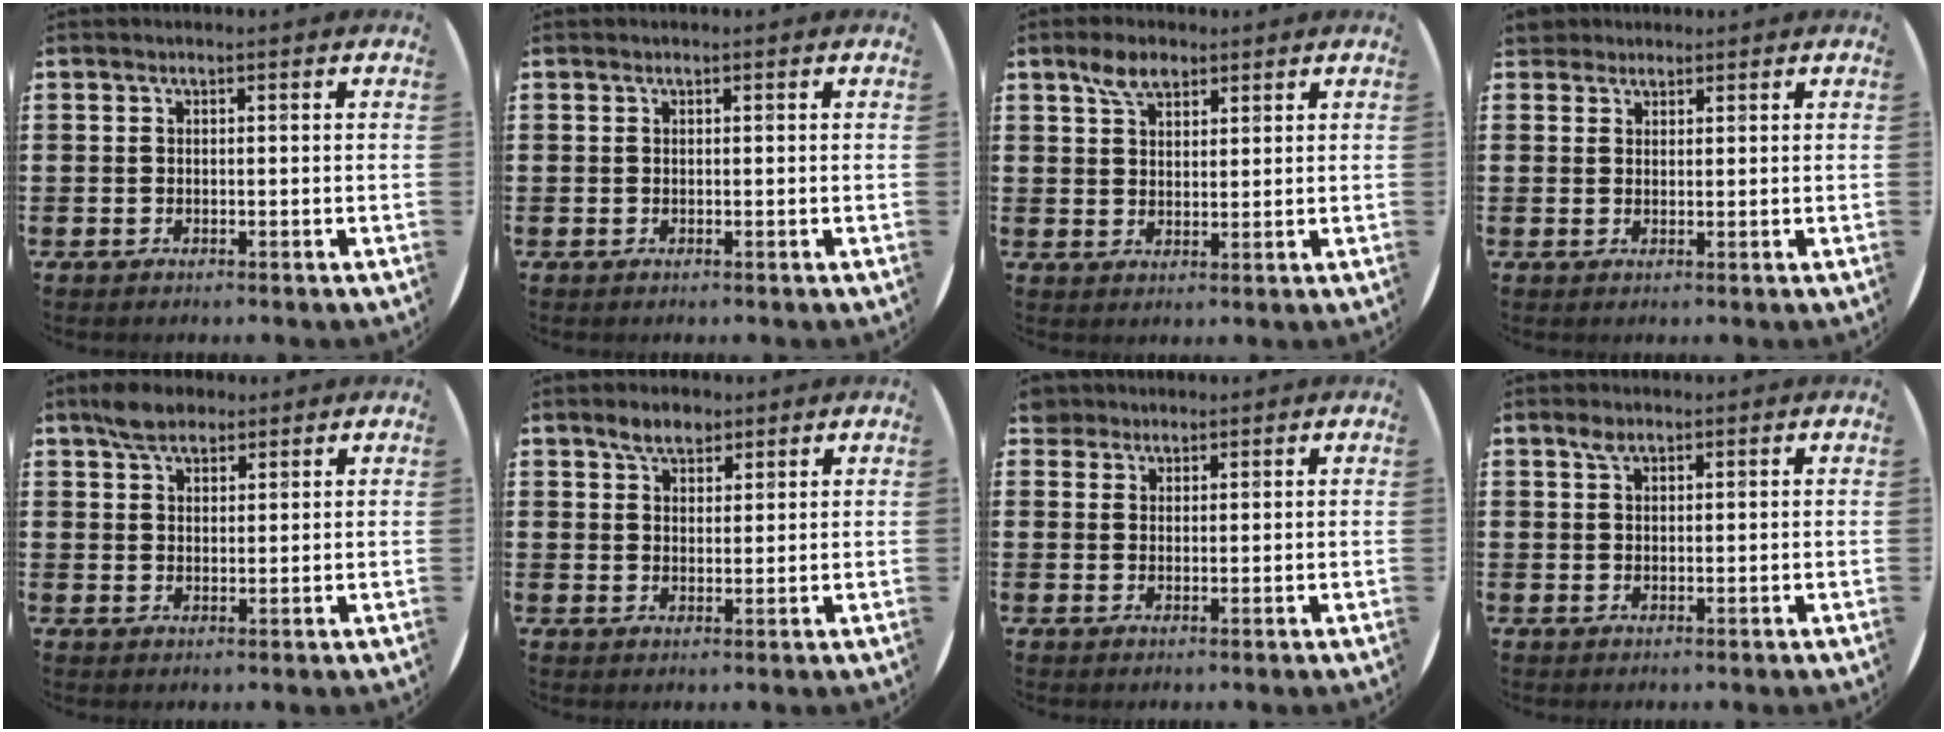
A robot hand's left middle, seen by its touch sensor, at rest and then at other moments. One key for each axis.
{"total": 0.0}
{"total": 4.4, "fx": 3.1, "fy": 2.2, "fz": 2.2, "tx": -0.033, "ty": 0.002, "tz": 0.054}
{"total": 2.2, "fx": 2.0, "fy": 0.9, "fz": 0.1, "tx": 0.002, "ty": 0.002, "tz": 0.039}
{"total": 3.9, "fx": 3.2, "fy": 1.8, "fz": 1.3, "tx": -0.024, "ty": 0.006, "tz": 0.059}
{"total": 3.7, "fx": 2.9, "fy": 1.8, "fz": 1.3, "tx": -0.014, "ty": 0.002, "tz": 0.052}
{"total": 2.2, "fx": 2.0, "fy": 1.1, "fz": 0.0, "tx": 0.004, "ty": 0.003, "tz": 0.038}
{"total": 1.6, "fx": 1.2, "fy": 0.8, "fz": 0.7, "tx": -0.008, "ty": 0.002, "tz": 0.019}